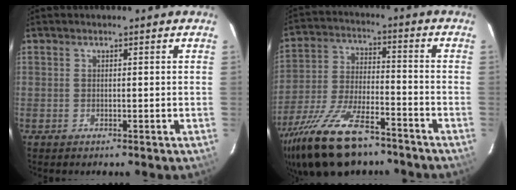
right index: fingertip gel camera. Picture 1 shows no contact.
{"total": 20.8, "force": [-15.2, 7.5, 12.0], "torque": [-0.253, -0.036, -0.261]}